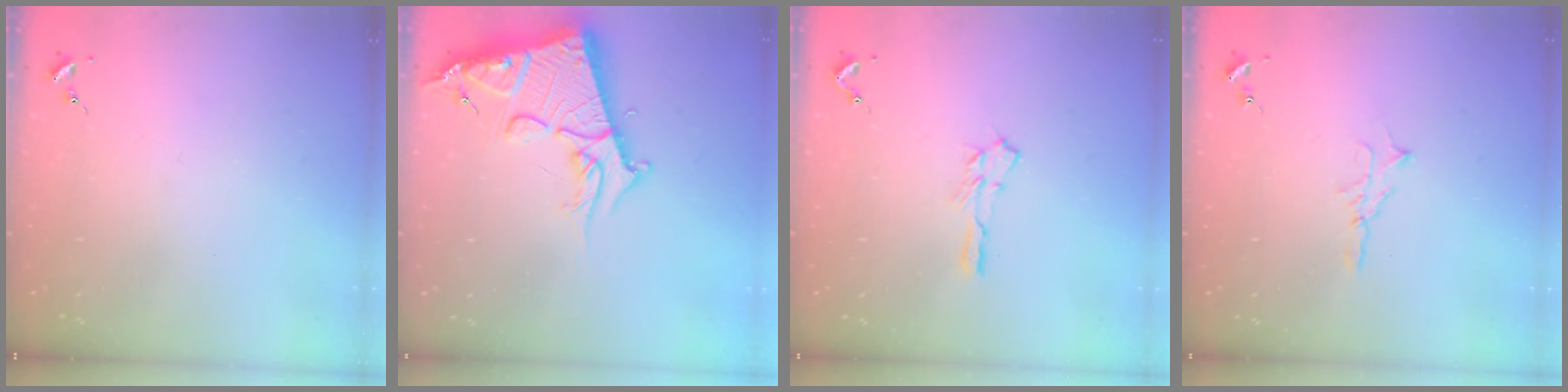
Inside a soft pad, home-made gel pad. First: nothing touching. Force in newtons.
{"total": 18.5, "press": 18.4, "slide": 1.8}
{"total": 5.1, "press": 5.1, "slide": 0.6}
{"total": 4.7, "press": 4.7, "slide": 0.5}